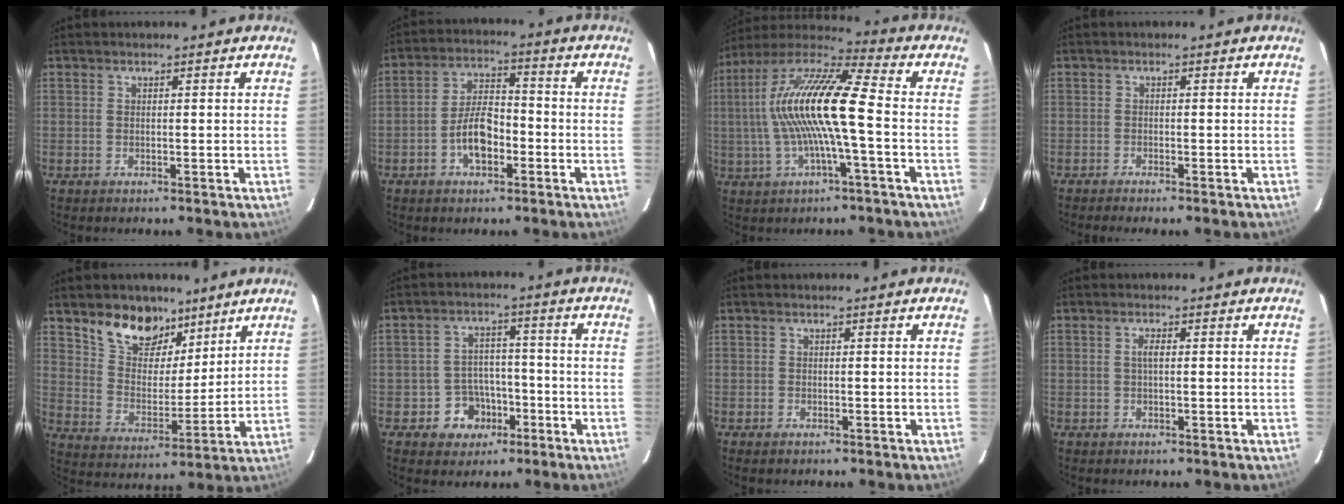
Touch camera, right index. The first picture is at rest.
{"total": 7.6, "force": [-3.1, 3.7, 5.9], "torque": [-0.119, 0.014, -0.050]}
{"total": 16.5, "force": [-0.6, 2.2, 16.4], "torque": [-0.305, 0.013, -0.019]}
{"total": 2.0, "force": [-1.8, 0.0, 0.9], "torque": [-0.029, -0.007, -0.030]}
{"total": 12.4, "force": [8.7, 7.2, 5.1], "torque": [-0.099, 0.010, 0.161]}
{"total": 7.3, "force": [-3.6, 6.2, 1.8], "torque": [-0.051, 0.024, -0.044]}
{"total": 0.8, "force": [-0.7, 0.4, 0.1], "torque": [-0.006, -0.001, -0.013]}
{"total": 1.4, "force": [0.0, 0.3, 1.3], "torque": [-0.026, 0.003, -0.002]}